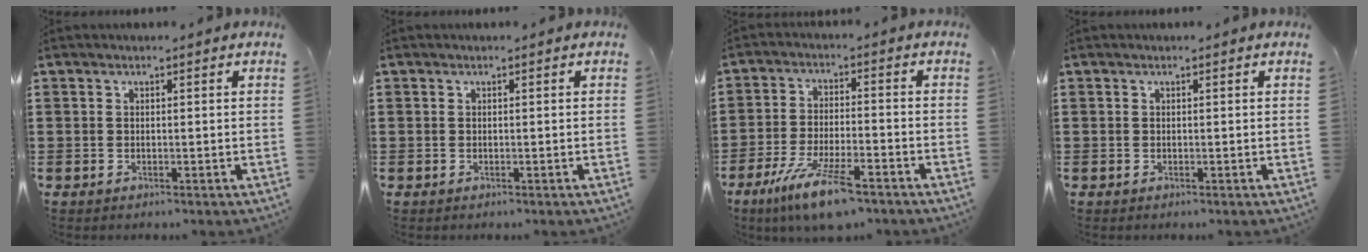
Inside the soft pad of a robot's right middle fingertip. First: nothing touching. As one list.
[{"total": 0.0}, {"total": 9.9, "force": [-6.7, 1.7, 7.1], "torque": [-0.149, -0.008, -0.125]}, {"total": 0.0}]